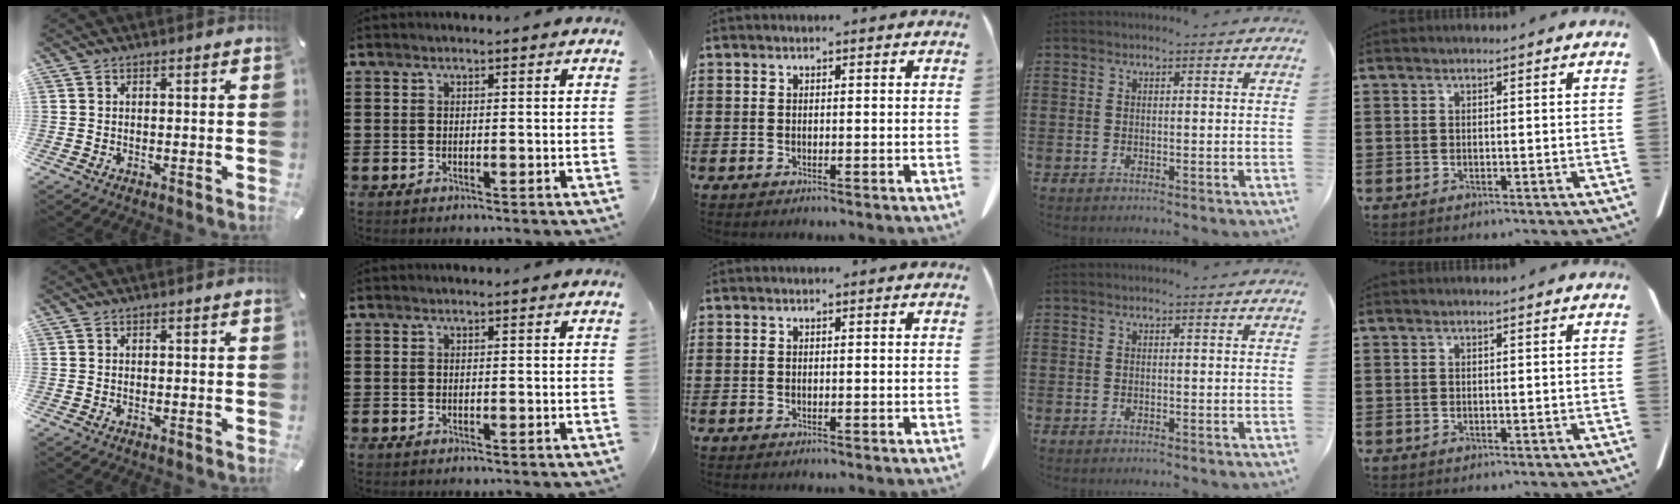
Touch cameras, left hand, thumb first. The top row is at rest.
{}